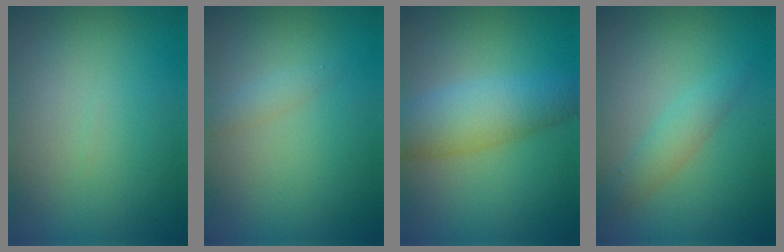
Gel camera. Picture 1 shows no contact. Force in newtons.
{"total": 1.0, "press": 1.0, "slide": 0.0}
{"total": 5.3, "press": 5.3, "slide": 0.2}
{"total": 1.9, "press": 1.9, "slide": 0.0}